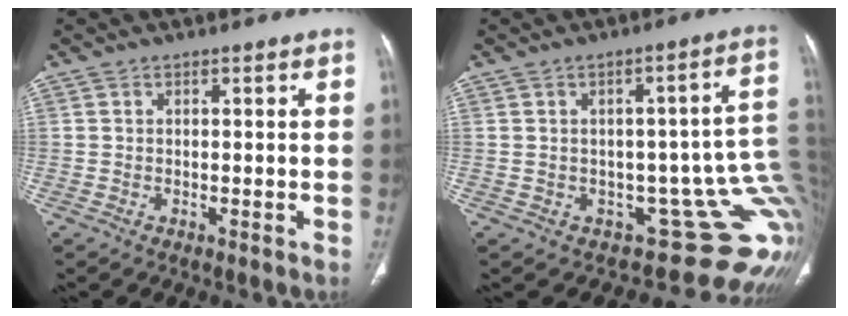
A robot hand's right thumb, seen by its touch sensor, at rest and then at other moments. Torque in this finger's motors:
{"motor_torque": [1.45, -1.10, 0.31, -0.87, -0.04]}